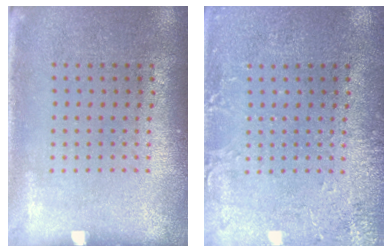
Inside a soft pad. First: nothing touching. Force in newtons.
{"total": 2.2, "press": 2.2, "slide": 0.3}